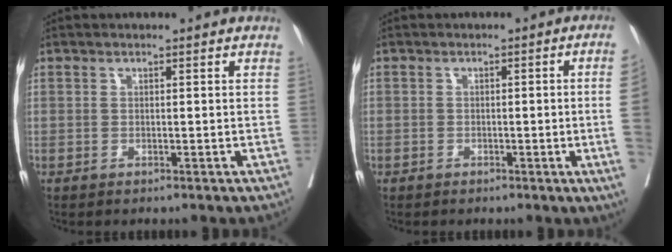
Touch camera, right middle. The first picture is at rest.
{"total": 4.5, "force": [-0.9, -1.1, 4.3], "torque": [-0.049, -0.003, -0.013]}